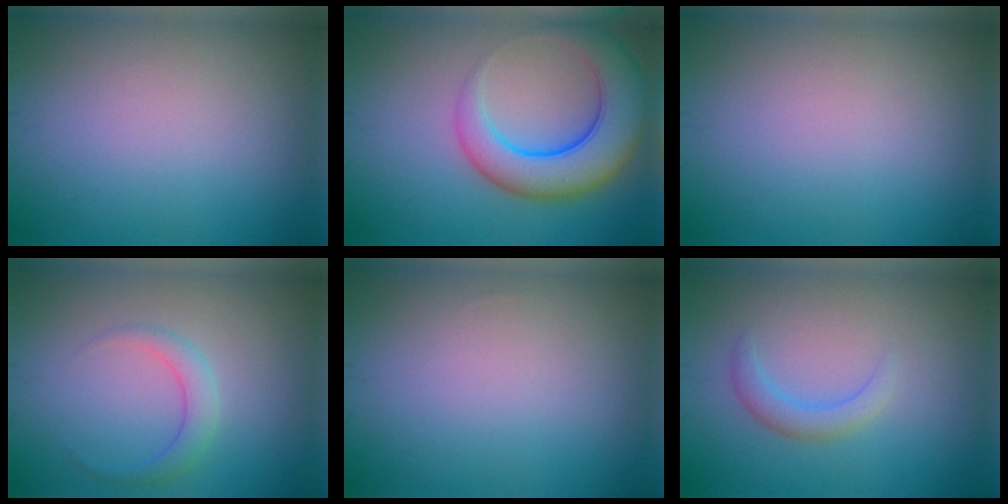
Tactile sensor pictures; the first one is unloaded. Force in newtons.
{"total": 7.7, "press": 7.7, "slide": 0.6}
{"total": 0.0}
{"total": 2.0, "press": 2.0, "slide": 0.1}
{"total": 0.0}
{"total": 2.1, "press": 2.0, "slide": 0.3}